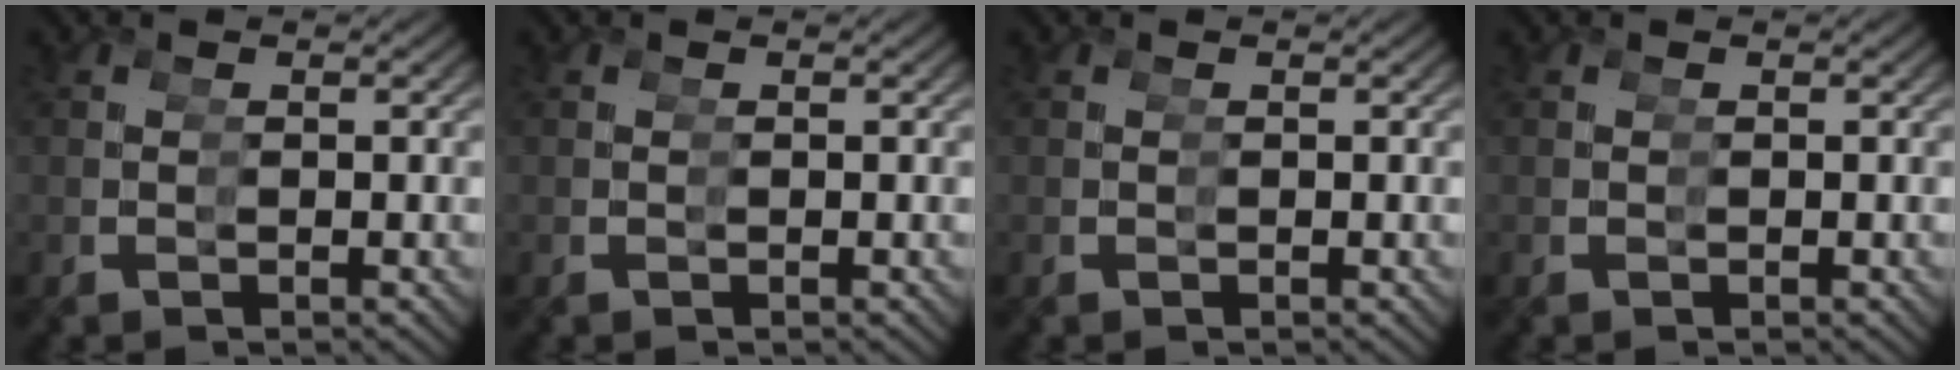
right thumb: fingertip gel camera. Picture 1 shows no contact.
{"total": 0.0}
{"total": 0.0}
{"total": 0.0}